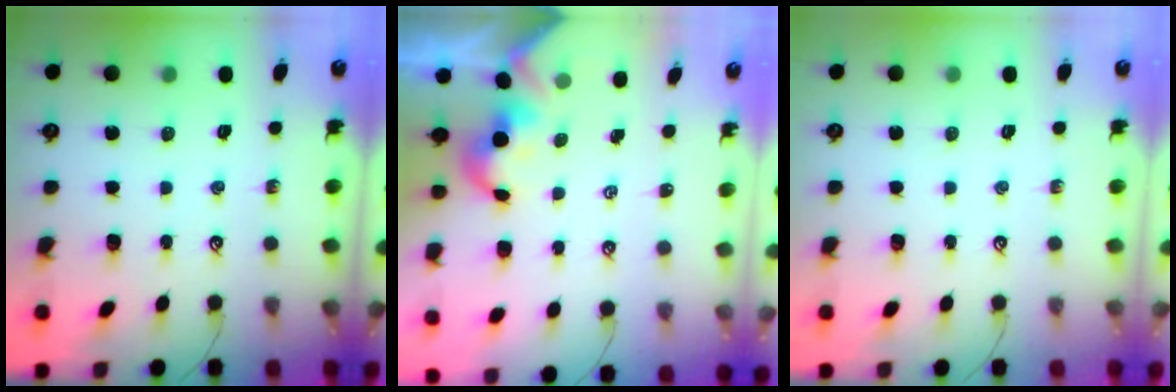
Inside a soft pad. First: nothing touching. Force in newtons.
{"total": 2.1, "press": 2.1, "slide": 0.2}
{"total": 0.0}